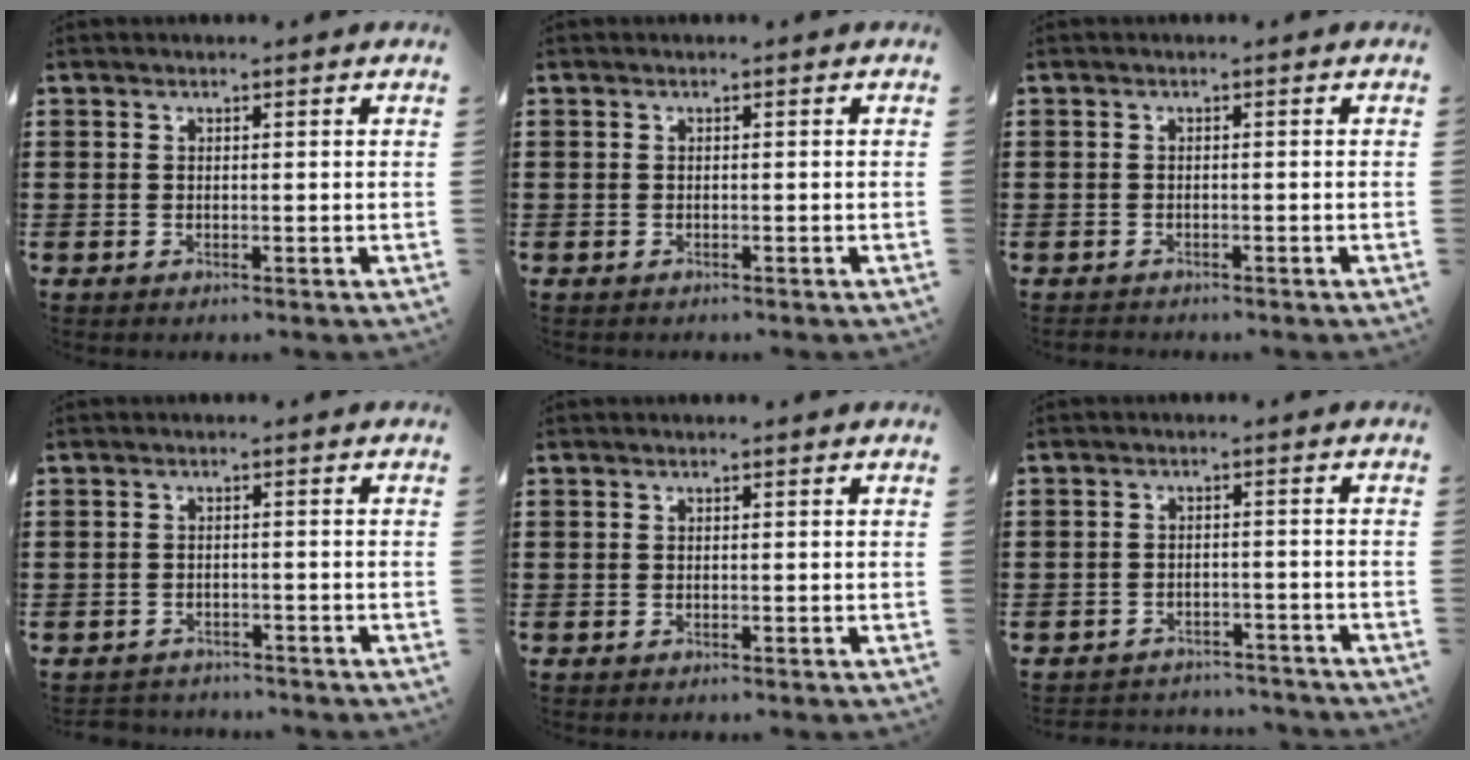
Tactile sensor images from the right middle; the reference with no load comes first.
{"total": 0.0}
{"total": 0.8, "force": [-0.8, 0.2, -0.1], "torque": [0.000, 0.002, -0.019]}
{"total": 1.8, "force": [-1.7, 0.3, -0.1], "torque": [-0.005, -0.001, -0.040]}
{"total": 0.0}
{"total": 3.0, "force": [-2.9, 0.6, -0.4], "torque": [-0.001, 0.002, -0.065]}